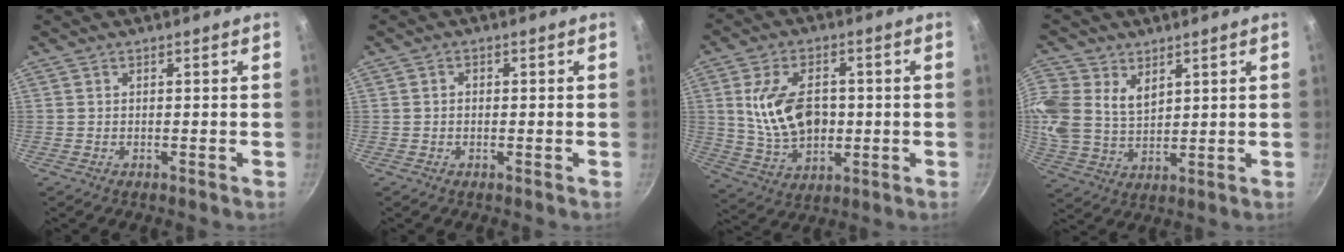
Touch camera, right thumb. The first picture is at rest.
{"total": 1.0, "force": [-0.1, 0.9, 0.5], "torque": [-0.011, 0.005, -0.002]}
{"total": 14.0, "force": [0.8, 9.1, 10.7], "torque": [-0.165, -0.003, 0.023]}
{"total": 13.8, "force": [5.6, 10.2, 7.5], "torque": [-0.184, 0.003, 0.119]}